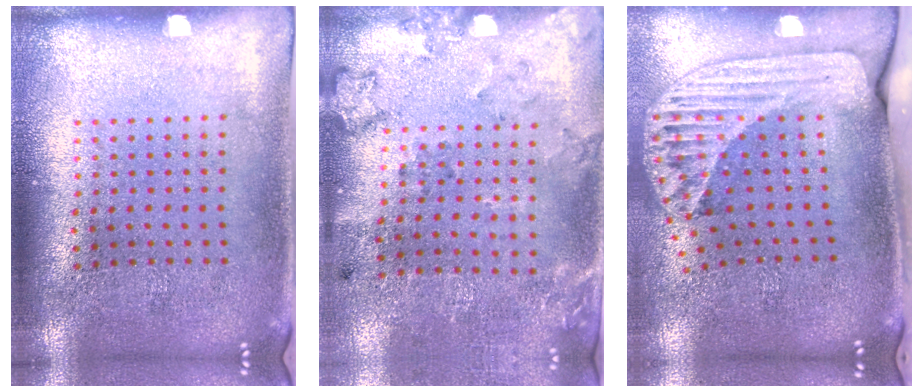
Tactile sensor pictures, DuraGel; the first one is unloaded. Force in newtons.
{"total": 2.0, "press": 1.4, "slide": 1.5}
{"total": 2.7, "press": 1.8, "slide": 1.9}